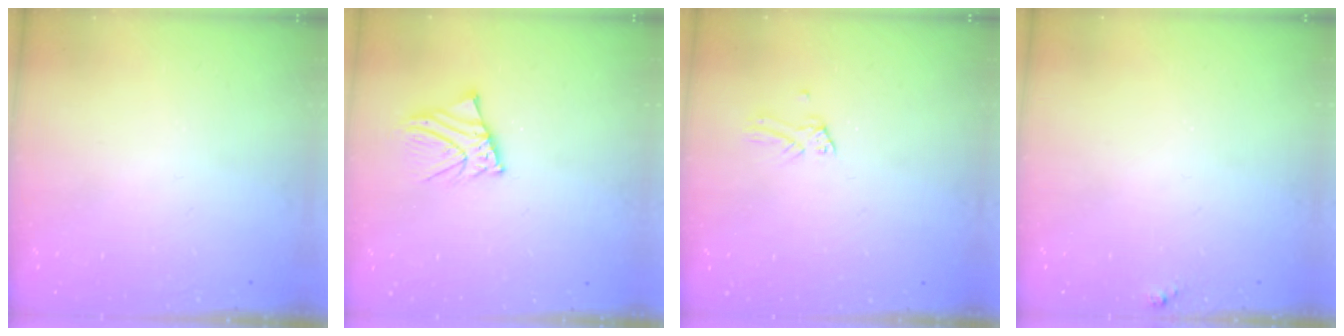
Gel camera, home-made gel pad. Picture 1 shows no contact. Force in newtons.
{"total": 3.8, "press": 3.8, "slide": 0.3}
{"total": 0.0}
{"total": 3.1, "press": 3.1, "slide": 0.3}